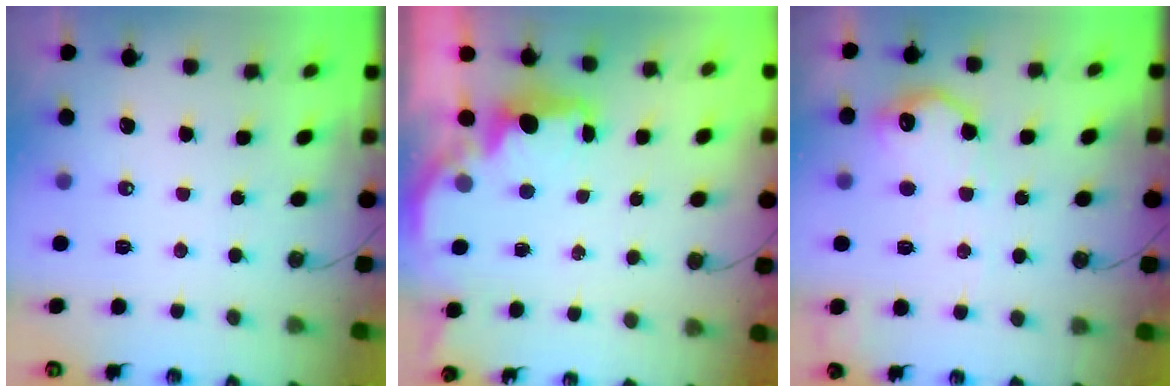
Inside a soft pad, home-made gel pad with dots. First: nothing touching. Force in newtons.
{"total": 2.3, "press": 2.1, "slide": 0.8}
{"total": 15.0, "press": 15.0, "slide": 1.0}